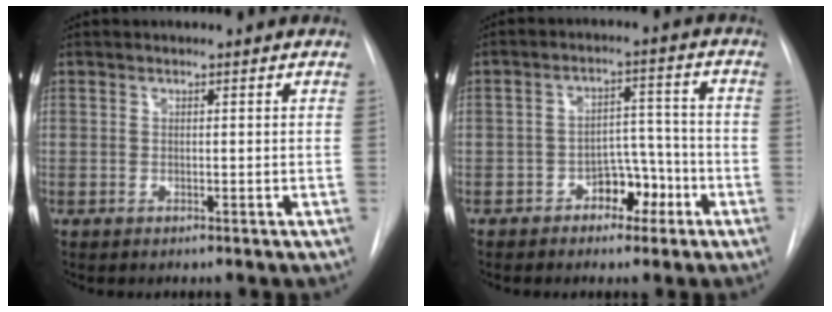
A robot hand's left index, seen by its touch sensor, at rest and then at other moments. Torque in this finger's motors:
{"motor_torque": [0.11, 0.37, 0.07, 0.01]}